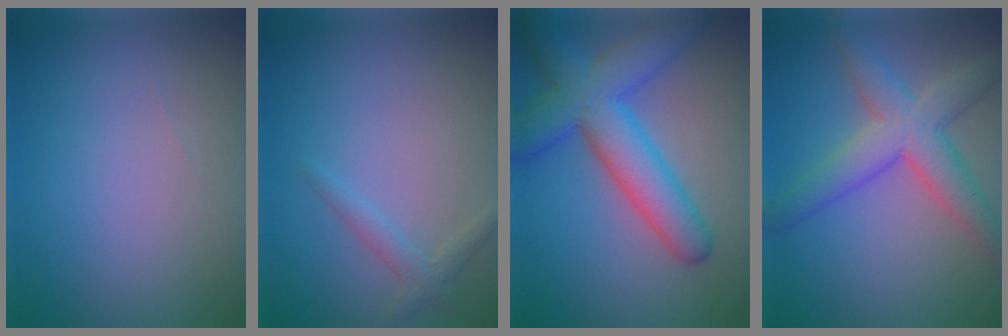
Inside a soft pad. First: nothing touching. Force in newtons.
{"total": 1.5, "press": 1.5, "slide": 0.1}
{"total": 7.8, "press": 7.8, "slide": 0.3}
{"total": 5.9, "press": 5.9, "slide": 0.2}